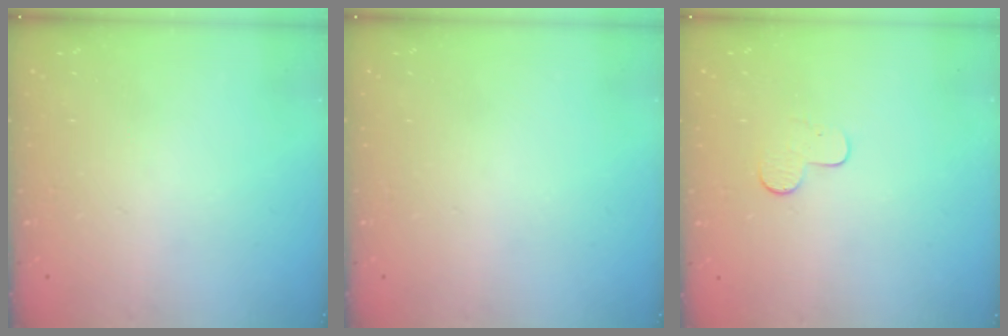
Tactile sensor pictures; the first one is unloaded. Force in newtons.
{"total": 0.0}
{"total": 5.5, "press": 5.5, "slide": 0.5}